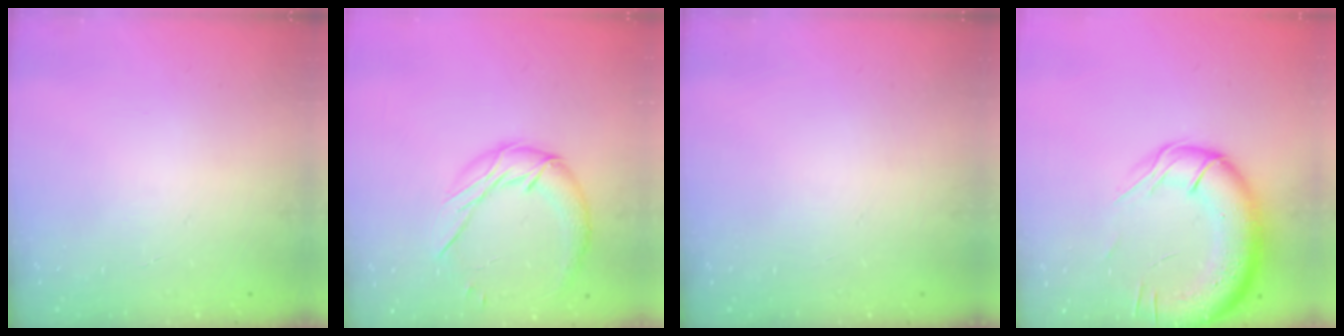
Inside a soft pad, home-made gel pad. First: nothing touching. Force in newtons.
{"total": 11.5, "press": 11.5, "slide": 0.8}
{"total": 0.0}
{"total": 18.1, "press": 17.7, "slide": 3.6}